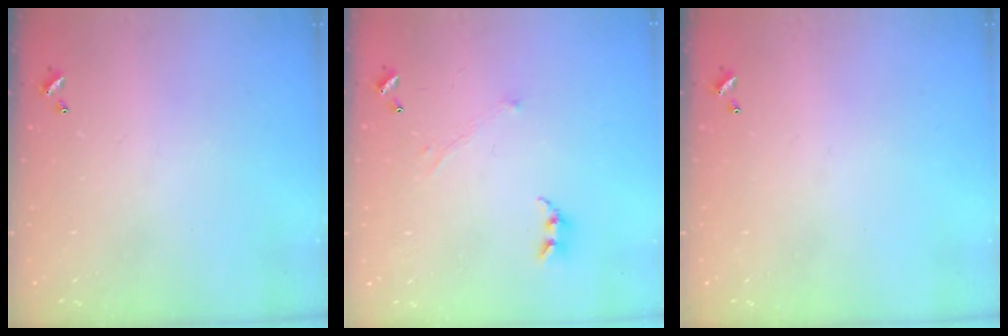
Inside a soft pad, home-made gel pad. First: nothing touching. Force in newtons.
{"total": 0.7, "press": 0.0, "slide": 0.7}
{"total": 0.0}